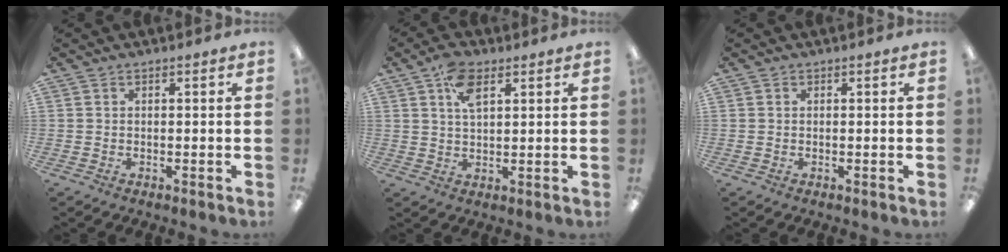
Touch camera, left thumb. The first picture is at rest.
{"total": 6.7, "force": [3.4, 3.4, 4.7], "torque": [-0.087, 0.001, 0.058]}
{"total": 0.0}